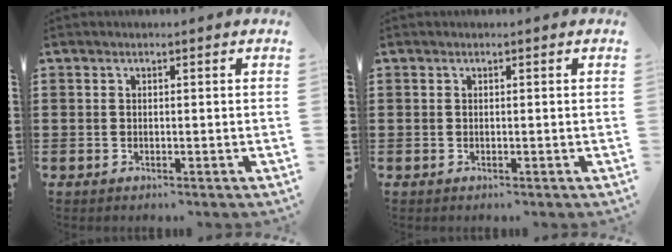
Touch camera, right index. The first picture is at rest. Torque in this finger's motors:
{"motor_torque": [0.02, -0.17, -0.07, 0.02]}